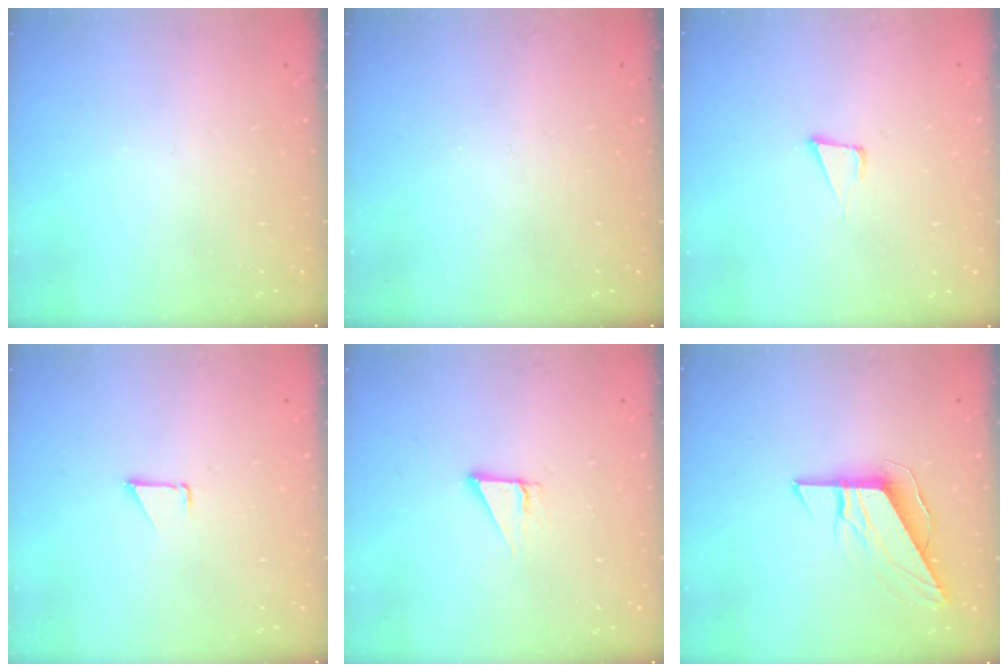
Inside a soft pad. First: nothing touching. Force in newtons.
{"total": 0.0}
{"total": 4.2, "press": 2.8, "slide": 3.1}
{"total": 0.7, "press": 0.7, "slide": 0.1}
{"total": 3.1, "press": 2.4, "slide": 1.9}
{"total": 9.2, "press": 9.2, "slide": 0.6}